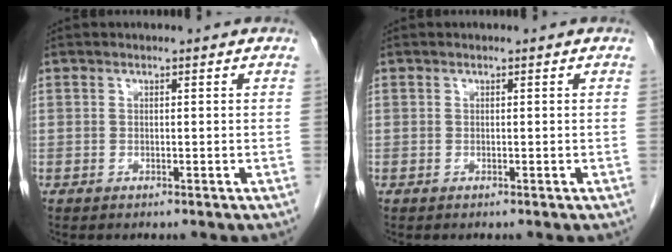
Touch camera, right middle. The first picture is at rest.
{"total": 0.0}